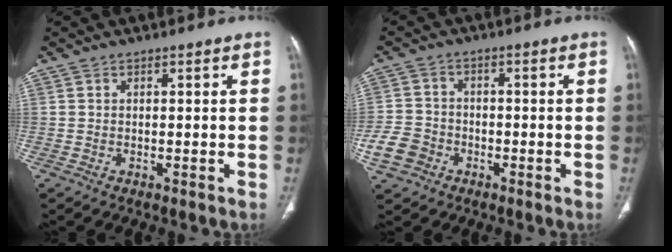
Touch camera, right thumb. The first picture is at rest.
{"total": 6.6, "force": [-3.0, 5.4, 2.5], "torque": [-0.044, 0.020, -0.055]}